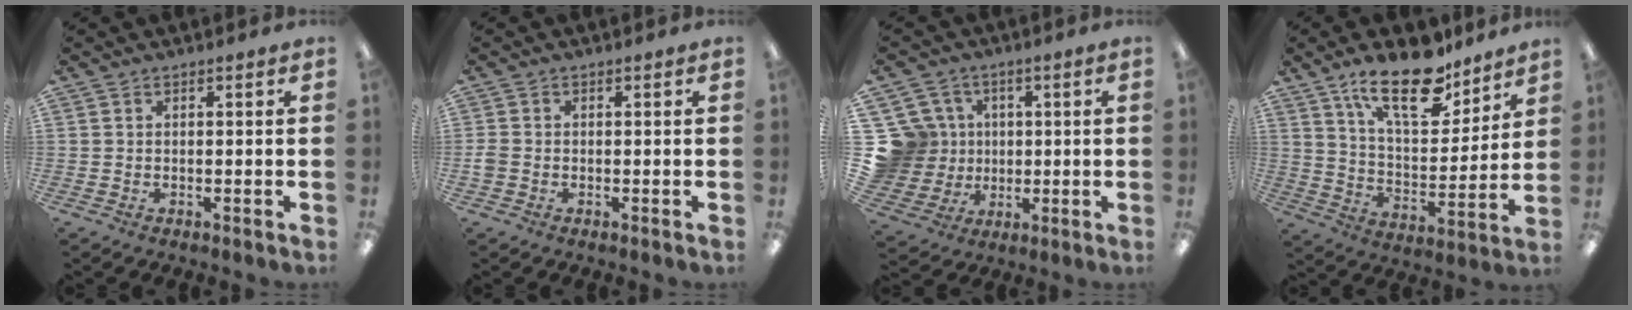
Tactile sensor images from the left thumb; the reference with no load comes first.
{"total": 1.7, "force": [-0.4, 1.4, 0.7], "torque": [-0.012, 0.002, -0.008]}
{"total": 15.5, "force": [2.3, 14.4, 5.3], "torque": [-0.146, 0.003, 0.061]}
{"total": 19.3, "force": [13.6, 7.9, 11.3], "torque": [-0.186, -0.074, 0.231]}